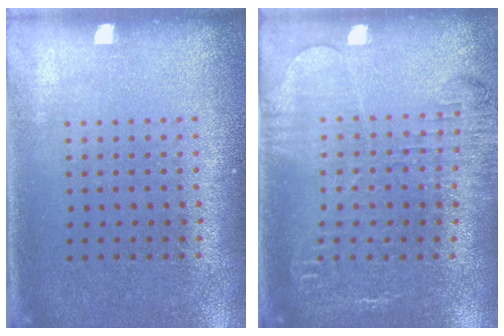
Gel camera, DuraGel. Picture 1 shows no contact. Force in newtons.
{"total": 1.8, "press": 1.8, "slide": 0.4}